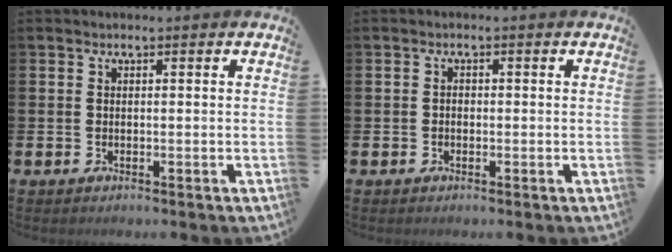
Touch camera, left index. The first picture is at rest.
{"total": 0.9, "force": [-0.4, 0.8, 0.4], "torque": [-0.006, 0.004, -0.009]}